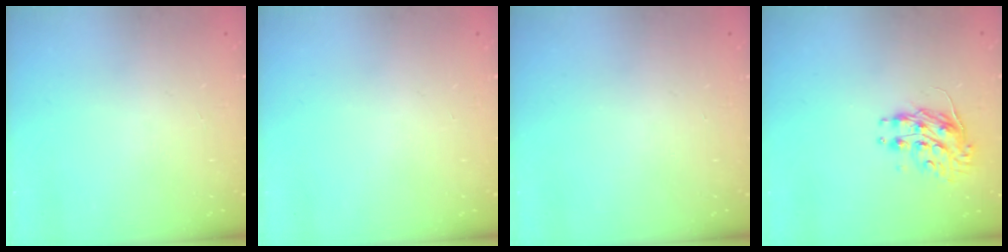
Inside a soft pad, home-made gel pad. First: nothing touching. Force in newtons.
{"total": 0.0}
{"total": 0.6, "press": 0.0, "slide": 0.6}
{"total": 9.0, "press": 9.0, "slide": 0.6}